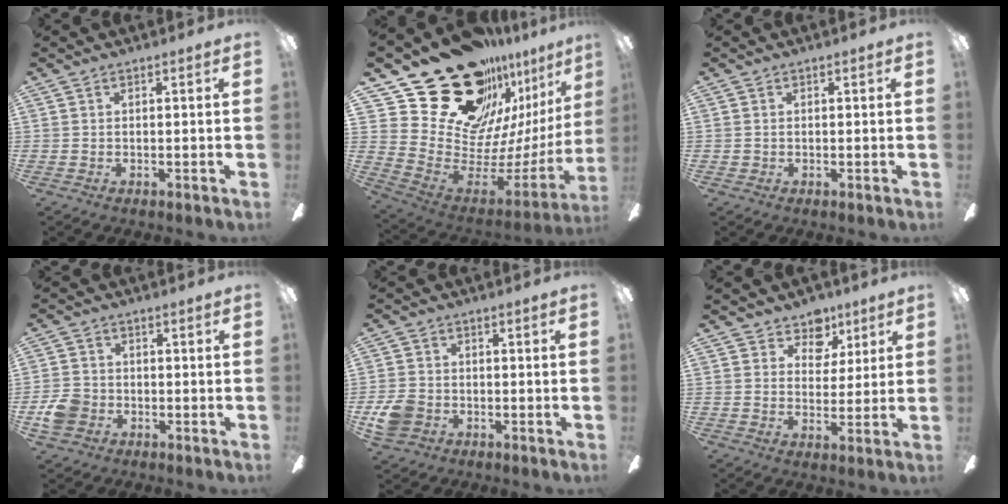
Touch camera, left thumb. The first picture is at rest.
{"total": 27.9, "force": [19.1, 15.6, 13.1], "torque": [-0.212, -0.142, 0.389]}
{"total": 0.8, "force": [0.0, 0.8, 0.1], "torque": [0.000, 0.006, -0.002]}
{"total": 6.5, "force": [-2.2, 5.4, 2.8], "torque": [-0.057, 0.018, -0.041]}
{"total": 6.8, "force": [-2.5, 5.5, 3.0], "torque": [-0.067, 0.017, -0.048]}
{"total": 7.7, "force": [4.8, 5.8, 1.7], "torque": [-0.020, -0.028, 0.087]}